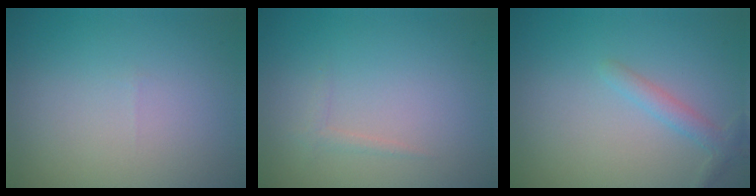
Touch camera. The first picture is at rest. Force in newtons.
{"total": 0.6, "press": 0.6, "slide": 0.1}
{"total": 1.7, "press": 1.7, "slide": 0.1}